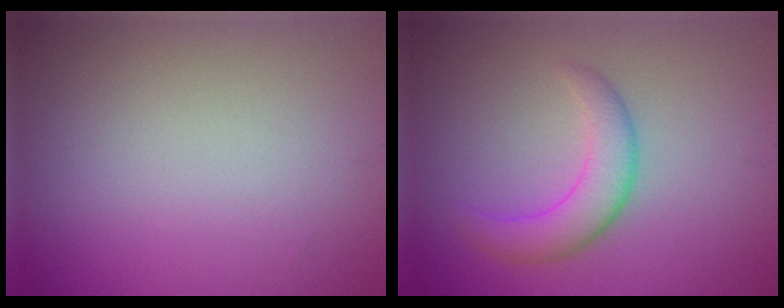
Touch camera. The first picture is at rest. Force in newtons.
{"total": 3.6, "press": 3.6, "slide": 0.1}